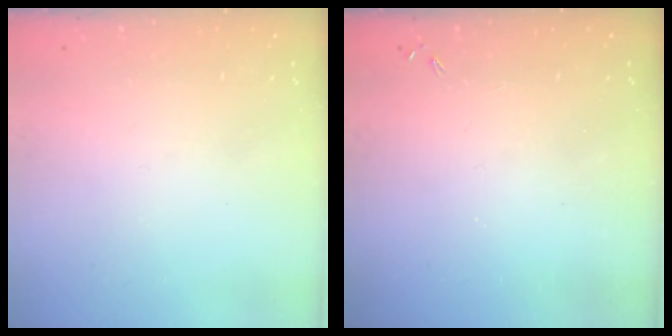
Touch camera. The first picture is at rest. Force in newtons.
{"total": 0.0}